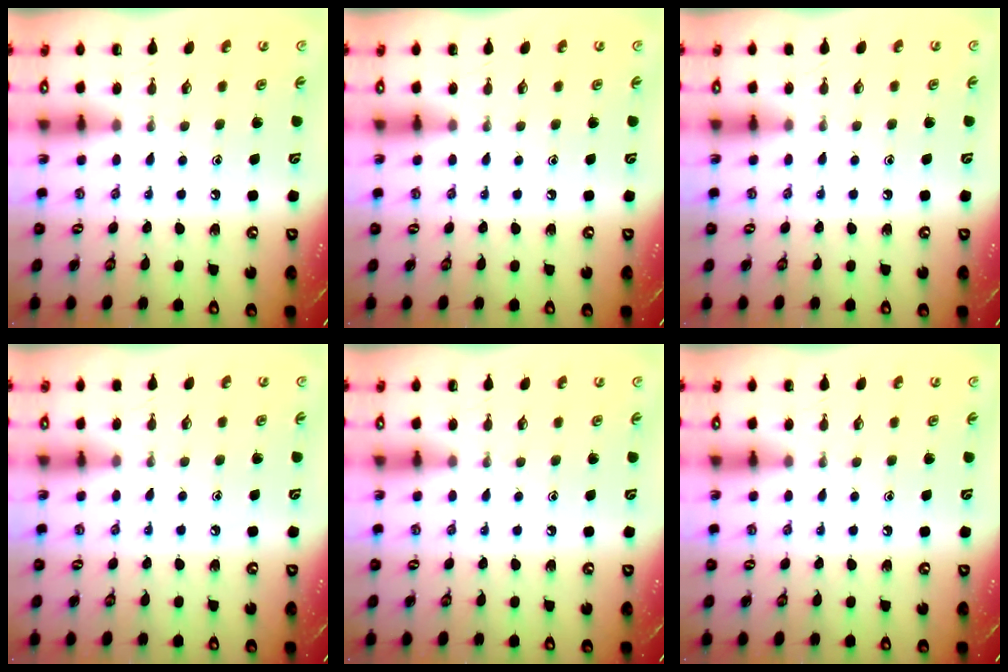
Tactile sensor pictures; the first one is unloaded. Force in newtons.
{"total": 0.0}
{"total": 2.7, "press": 2.6, "slide": 0.4}
{"total": 2.6, "press": 2.6, "slide": 0.4}
{"total": 0.0}
{"total": 0.0}